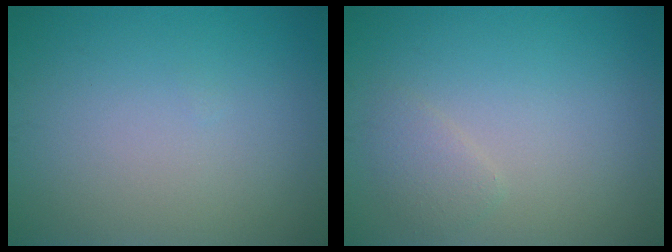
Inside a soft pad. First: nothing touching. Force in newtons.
{"total": 1.3, "press": 1.3, "slide": 0.1}